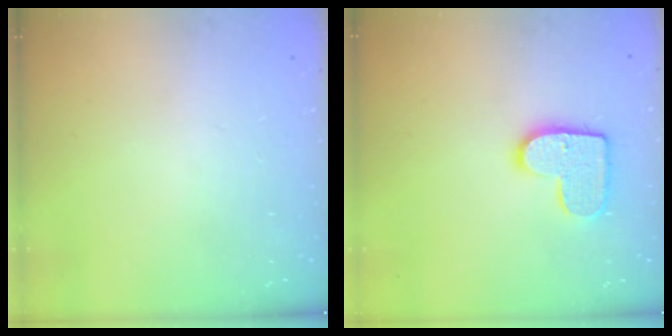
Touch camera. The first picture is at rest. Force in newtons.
{"total": 11.8, "press": 11.7, "slide": 0.6}